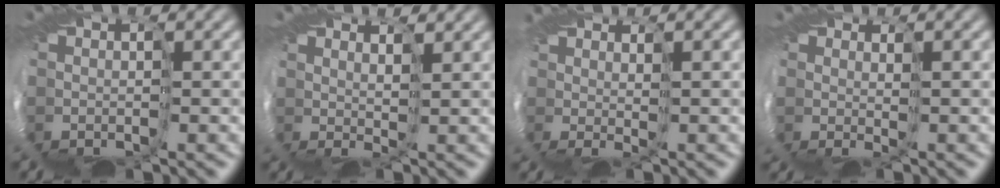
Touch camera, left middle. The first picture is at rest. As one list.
[{"total": 3.0, "force": [2.5, 0.6, 1.5], "torque": [-0.018, 0.016, 0.027]}, {"total": 1.7, "force": [1.4, -1.0, 0.0], "torque": [-0.004, 0.002, 0.022]}, {"total": 0.9, "force": [0.8, -0.3, 0.4], "torque": [-0.015, -0.001, 0.012]}]